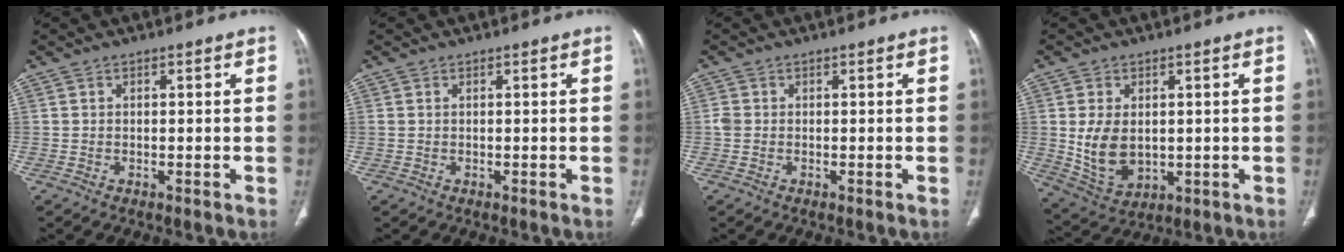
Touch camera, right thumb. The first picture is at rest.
{"total": 0.6, "force": [0.1, 0.4, 0.4], "torque": [-0.014, 0.007, 0.006]}
{"total": 1.4, "force": [-0.1, 1.2, 0.7], "torque": [-0.017, 0.001, -0.004]}
{"total": 9.6, "force": [0.4, 6.5, 7.1], "torque": [-0.119, -0.011, 0.028]}